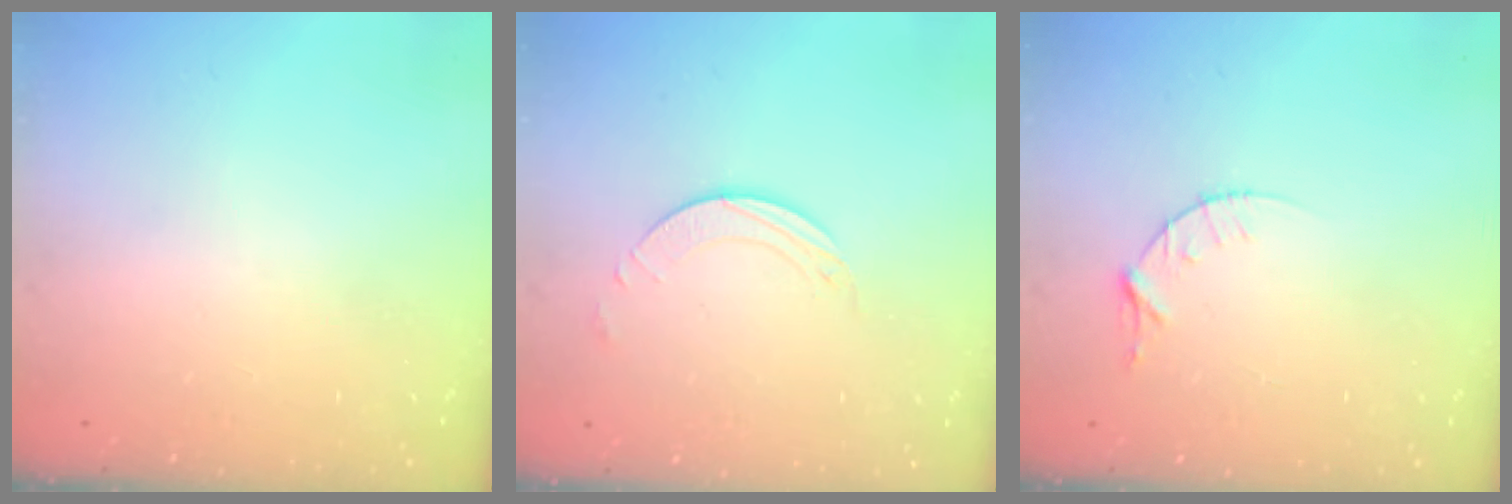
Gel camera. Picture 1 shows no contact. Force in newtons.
{"total": 2.0, "press": 1.9, "slide": 0.3}
{"total": 4.3, "press": 4.3, "slide": 0.5}